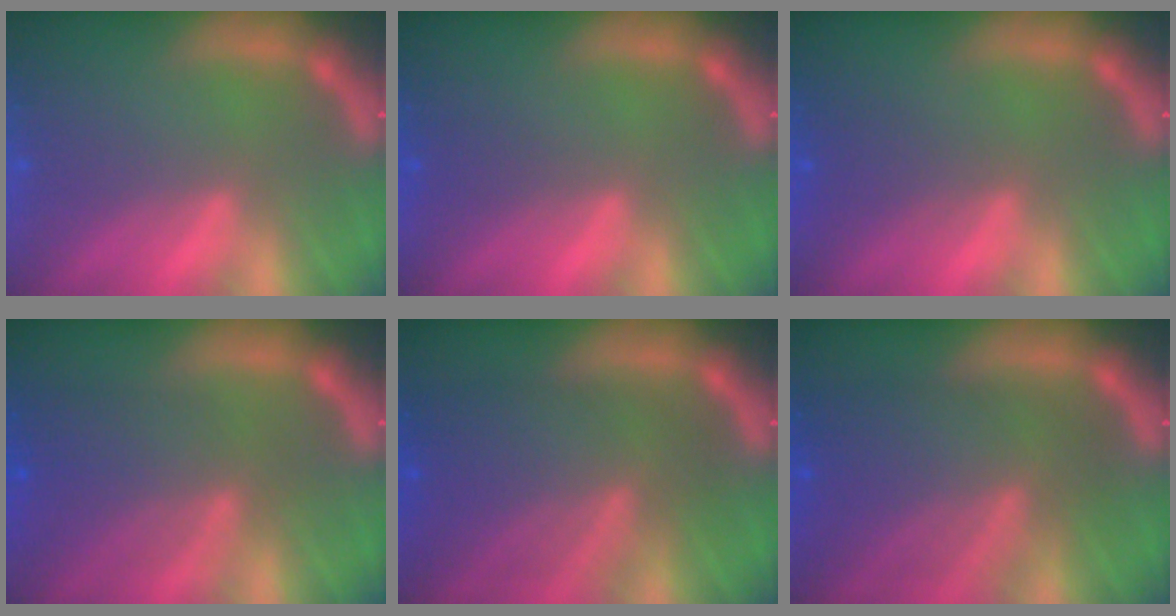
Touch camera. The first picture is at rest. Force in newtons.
{"total": 0.9}
{"total": 2.0}
{"total": 6.5}
{"total": 9.0}
{"total": 9.0}